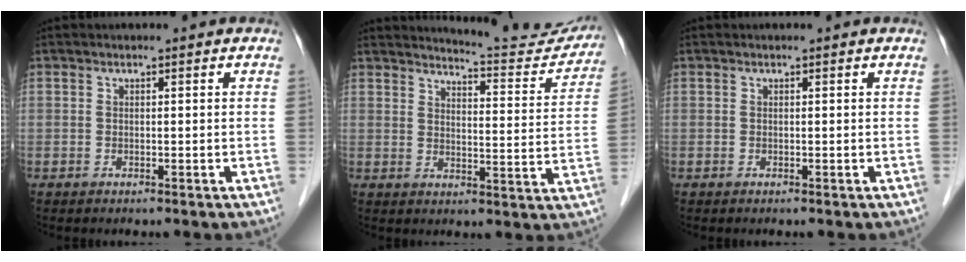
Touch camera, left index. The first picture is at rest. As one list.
[{"total": 13.1, "force": [12.9, 1.0, 2.0], "torque": [-0.022, -0.048, 0.149]}, {"total": 0.0}]